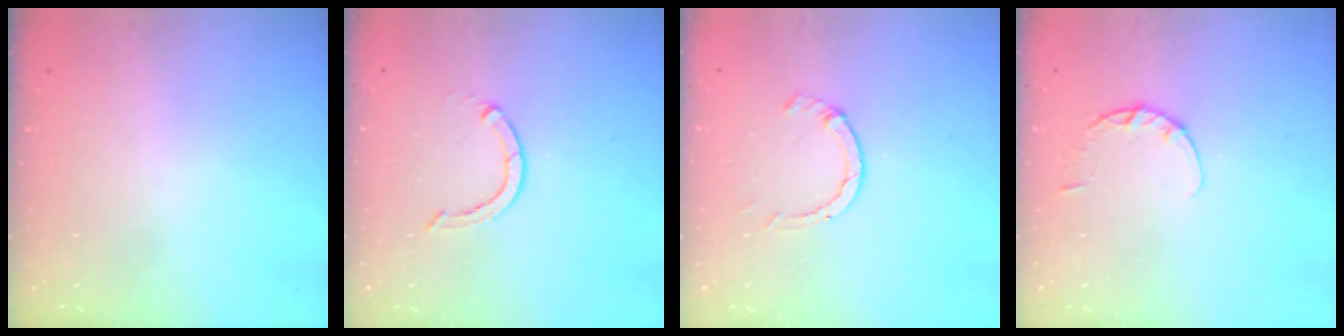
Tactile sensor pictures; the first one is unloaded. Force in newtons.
{"total": 3.7, "press": 3.6, "slide": 0.4}
{"total": 2.3, "press": 2.3, "slide": 0.3}
{"total": 2.9, "press": 2.8, "slide": 0.4}